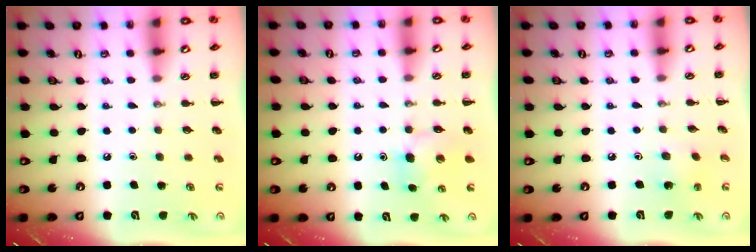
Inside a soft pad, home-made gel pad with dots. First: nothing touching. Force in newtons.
{"total": 5.4, "press": 5.2, "slide": 1.5}
{"total": 1.8, "press": 1.6, "slide": 0.6}